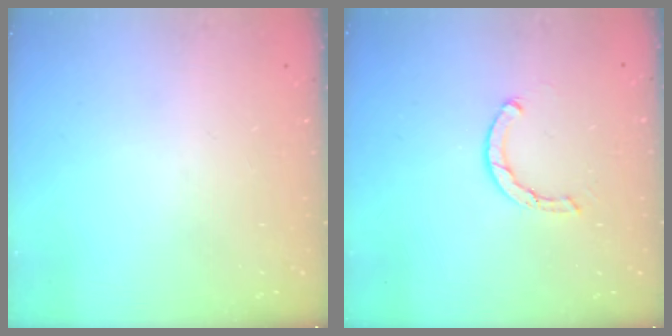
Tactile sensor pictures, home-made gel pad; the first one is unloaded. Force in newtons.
{"total": 2.5, "press": 2.5, "slide": 0.1}